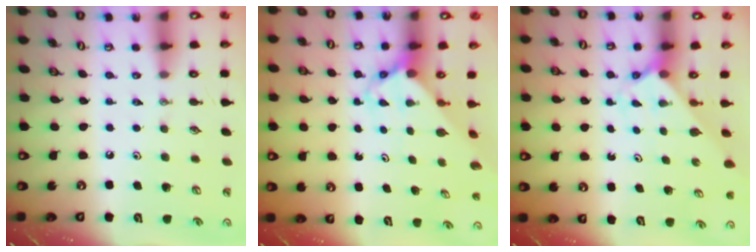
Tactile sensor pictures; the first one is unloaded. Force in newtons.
{"total": 3.8, "press": 3.8, "slide": 0.4}
{"total": 1.9, "press": 1.9, "slide": 0.2}